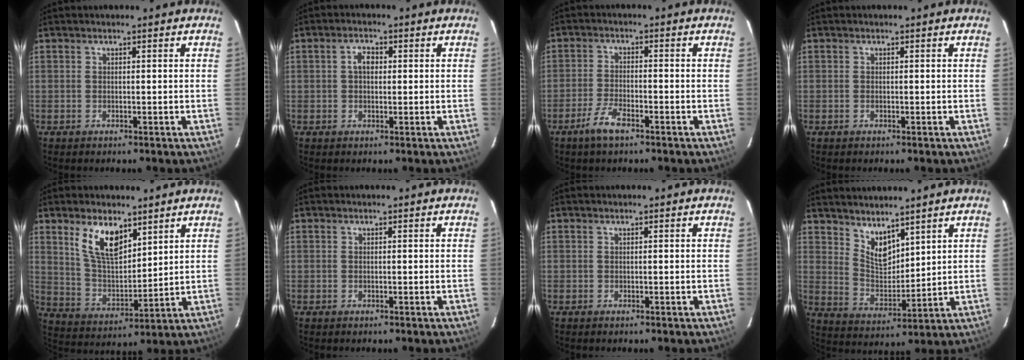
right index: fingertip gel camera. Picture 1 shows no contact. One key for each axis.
{"total": 2.7, "fx": 0.3, "fy": 1.8, "fz": 1.9, "tx": -0.035, "ty": 0.010, "tz": 0.005}
{"total": 5.1, "fx": -3.5, "fy": 1.4, "fz": 3.5, "tx": -0.085, "ty": -0.005, "tz": -0.069}
{"total": 0.0}
{"total": 10.9, "fx": 6.3, "fy": 5.0, "fz": 7.3, "tx": -0.135, "ty": 0.005, "tz": 0.132}
{"total": 0.0}
{"total": 0.0}
{"total": 7.5, "fx": 5.7, "fy": 3.2, "fz": 3.7, "tx": -0.058, "ty": -0.006, "tz": 0.114}